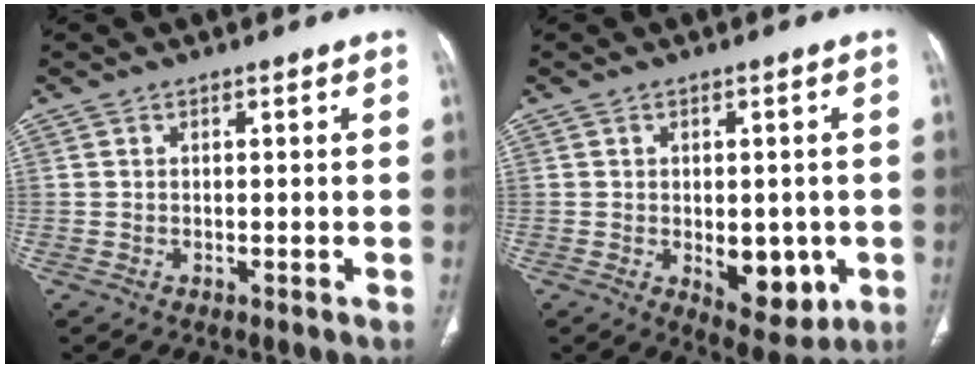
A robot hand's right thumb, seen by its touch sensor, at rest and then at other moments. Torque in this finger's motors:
{"motor_torque": [1.13, 1.24, -0.09, 0.06, 0.23]}